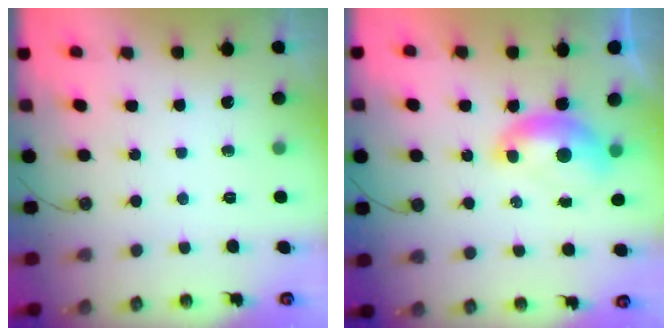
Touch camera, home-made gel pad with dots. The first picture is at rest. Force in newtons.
{"total": 1.5, "press": 1.4, "slide": 0.6}